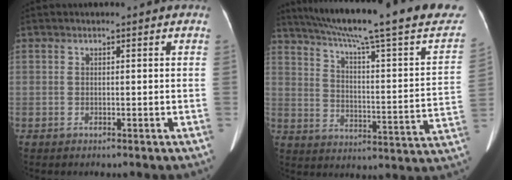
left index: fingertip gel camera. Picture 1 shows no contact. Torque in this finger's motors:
{"motor_torque": [0.77, -1.37, 0.29, 0.16]}